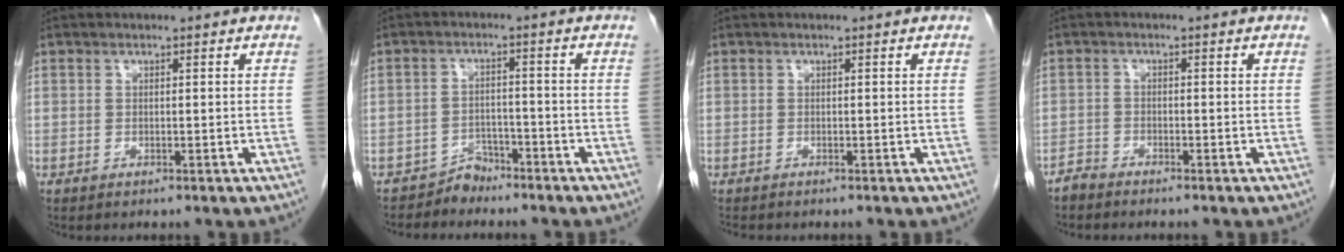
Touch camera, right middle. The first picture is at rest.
{"total": 3.1, "force": [-2.7, 1.3, -0.5], "torque": [0.010, 0.004, -0.047]}
{"total": 1.8, "force": [-1.6, 0.5, 0.7], "torque": [-0.013, -0.004, -0.019]}
{"total": 1.7, "force": [-1.7, 0.3, -0.1], "torque": [0.003, -0.002, -0.034]}